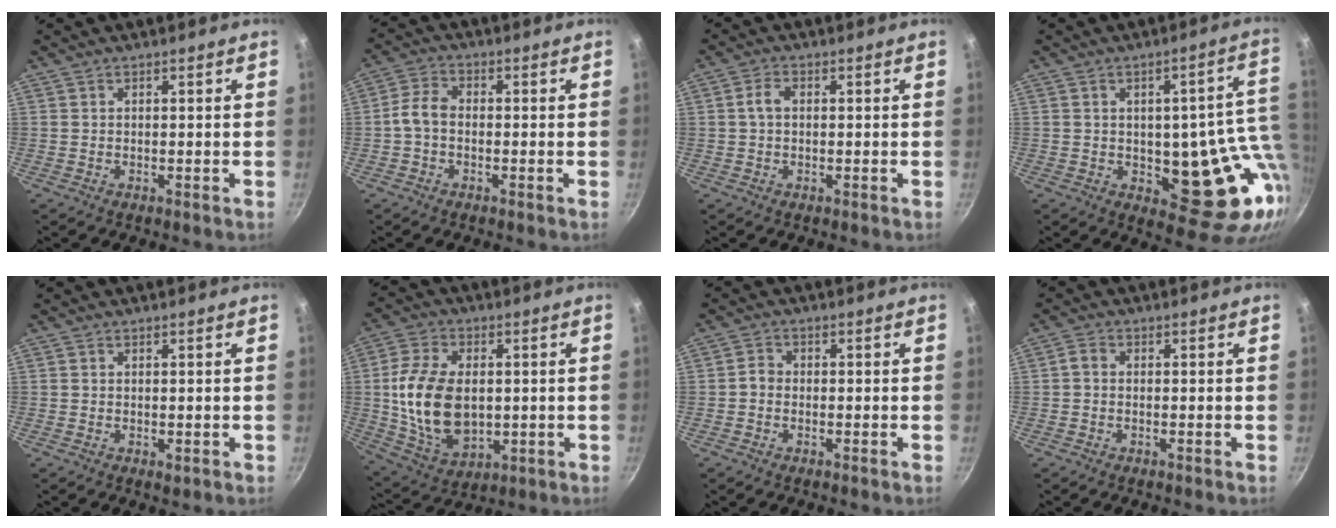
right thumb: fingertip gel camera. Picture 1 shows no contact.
{"total": 4.4, "force": [-1.0, 2.9, 3.1], "torque": [-0.065, 0.025, -0.031]}
{"total": 2.7, "force": [0.2, 1.8, 2.1], "torque": [-0.039, 0.009, 0.000]}
{"total": 17.0, "force": [-0.2, 8.6, 14.7], "torque": [-0.124, -0.017, 0.005]}
{"total": 1.0, "force": [0.0, 0.6, 0.7], "torque": [-0.008, -0.003, -0.001]}
{"total": 16.8, "force": [0.3, 10.9, 12.8], "torque": [-0.225, -0.003, 0.017]}
{"total": 1.9, "force": [-0.6, 1.6, 0.9], "torque": [-0.012, 0.013, -0.015]}
{"total": 1.6, "force": [-0.3, 1.1, 1.1], "torque": [-0.029, 0.008, -0.010]}